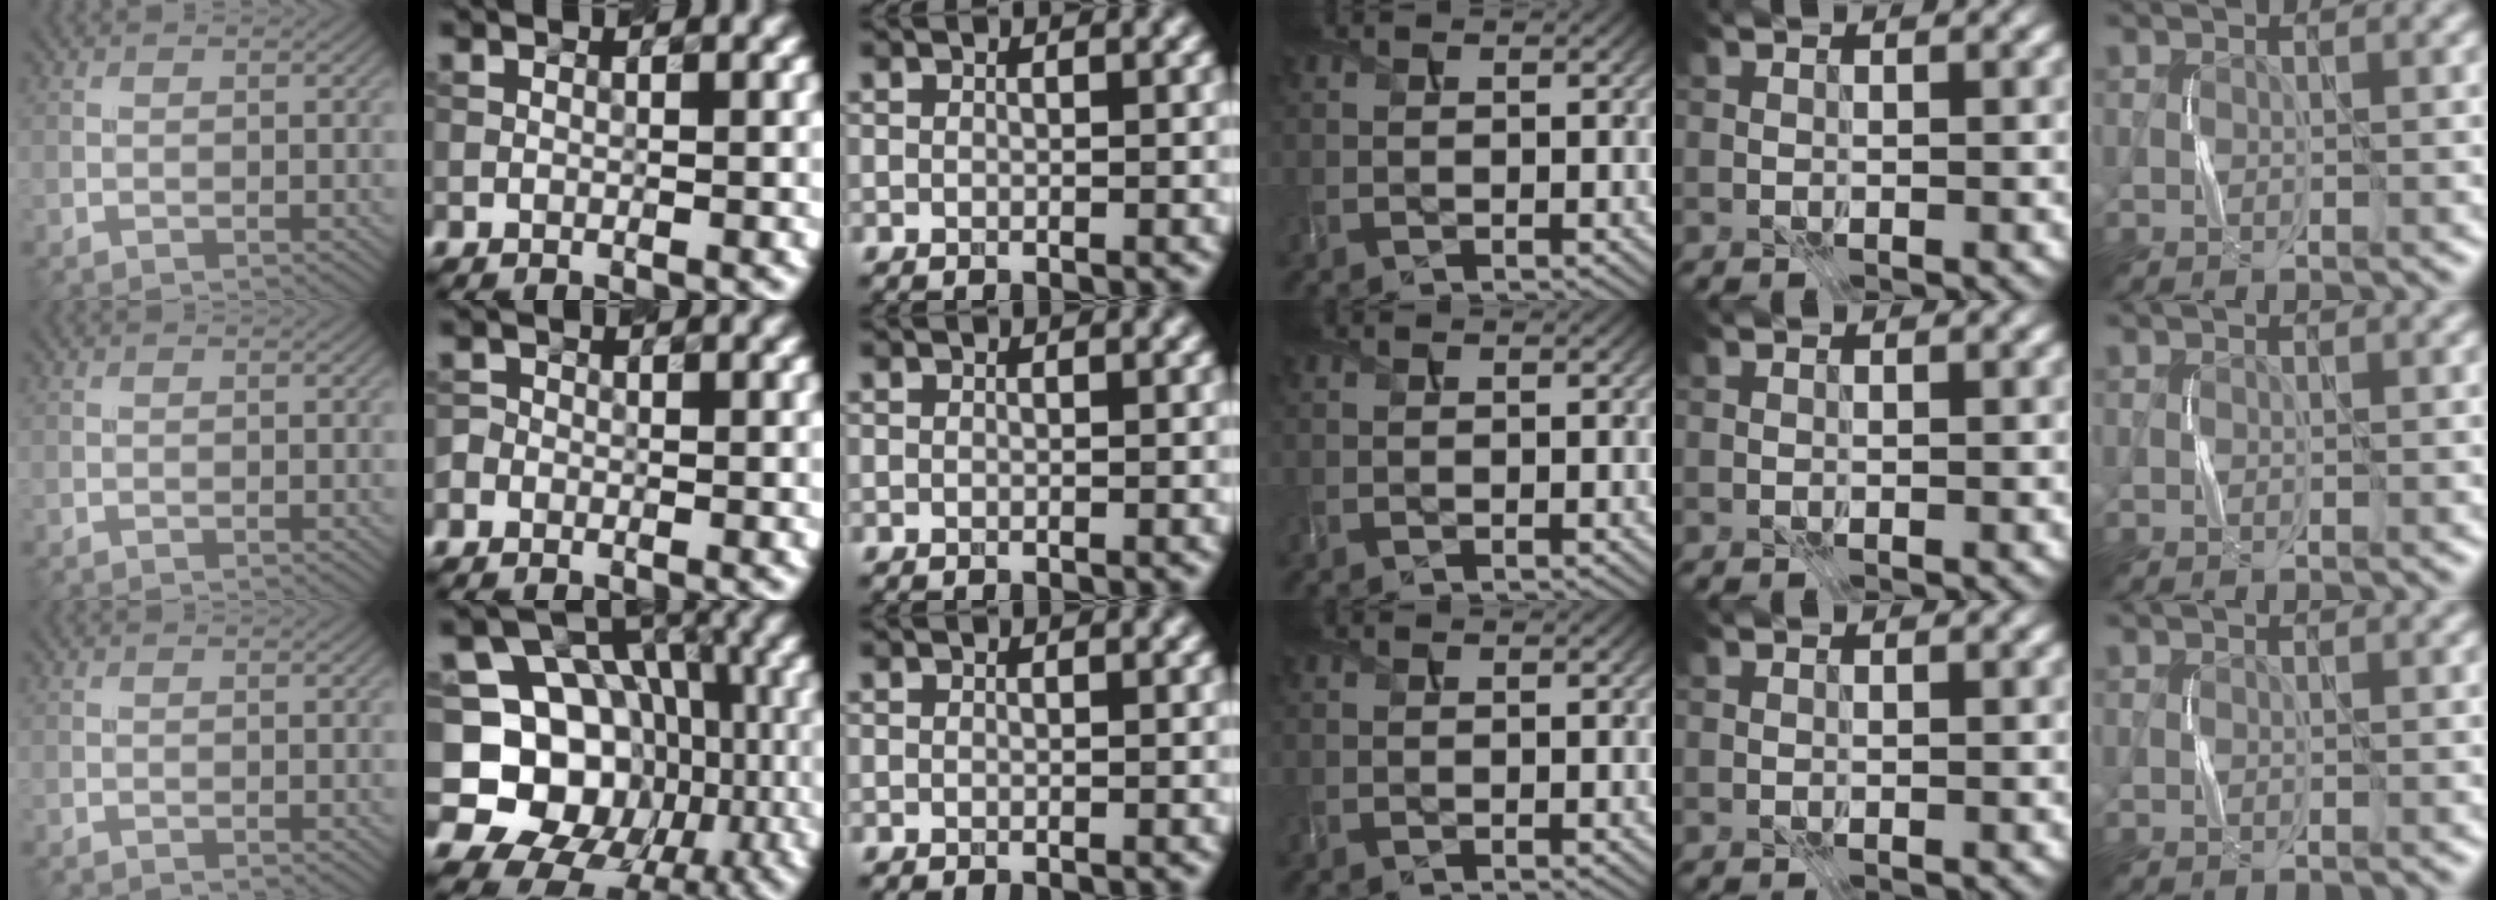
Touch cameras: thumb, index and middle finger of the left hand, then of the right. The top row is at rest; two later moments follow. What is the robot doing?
{"motion": "press", "object": "joystick"}